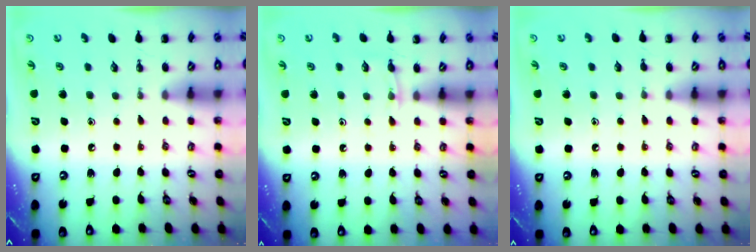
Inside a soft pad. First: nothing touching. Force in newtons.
{"total": 3.3, "press": 3.1, "slide": 1.2}
{"total": 3.6, "press": 3.4, "slide": 1.3}